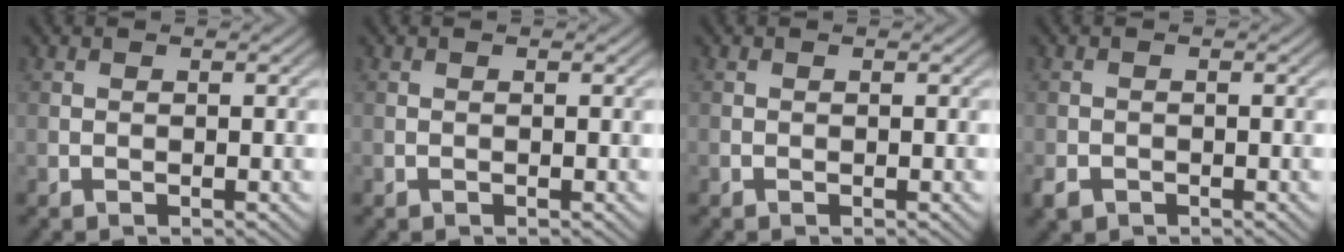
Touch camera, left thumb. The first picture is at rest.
{"total": 0.0}
{"total": 0.0}
{"total": 2.0, "force": [-1.3, 1.3, 0.7], "torque": [-0.018, -0.006, -0.033]}